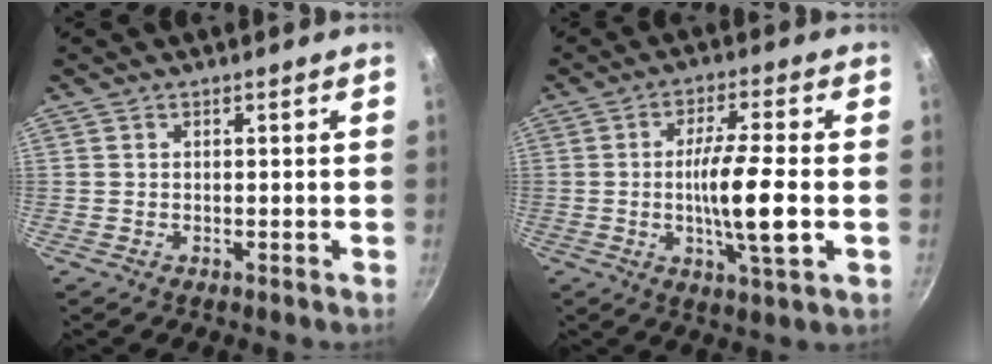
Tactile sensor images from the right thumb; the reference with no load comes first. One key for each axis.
{"total": 11.0, "fx": -1.0, "fy": 1.6, "fz": 10.8, "tx": -0.191, "ty": 0.004, "tz": -0.021}